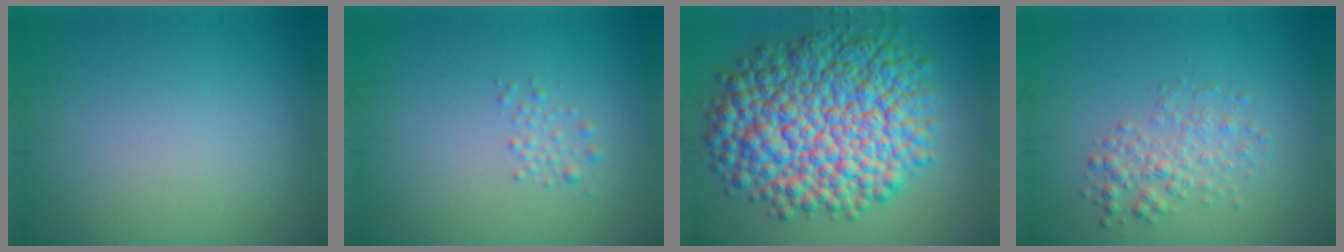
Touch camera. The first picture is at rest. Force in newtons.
{"total": 1.5, "press": 1.5, "slide": 0.0}
{"total": 14.3, "press": 14.3, "slide": 0.3}
{"total": 2.5, "press": 2.5, "slide": 0.0}